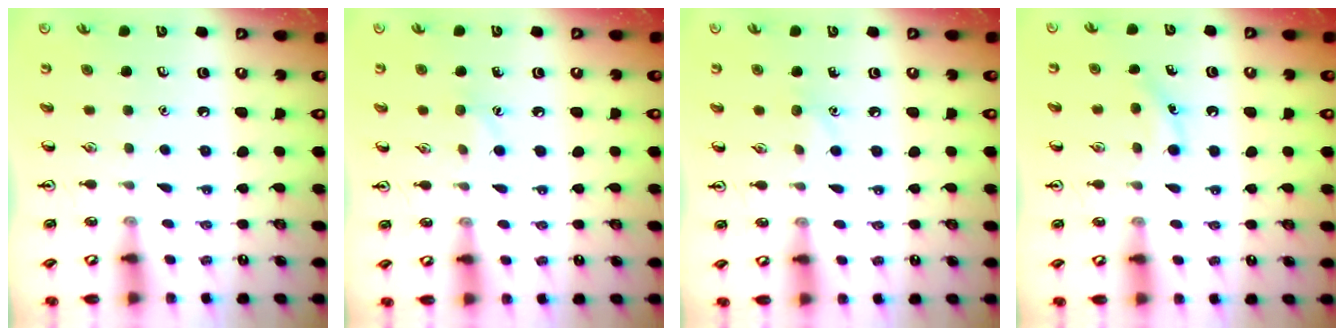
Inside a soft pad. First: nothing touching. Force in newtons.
{"total": 4.9, "press": 4.7, "slide": 1.5}
{"total": 5.3, "press": 5.0, "slide": 1.6}
{"total": 3.9, "press": 3.6, "slide": 1.4}